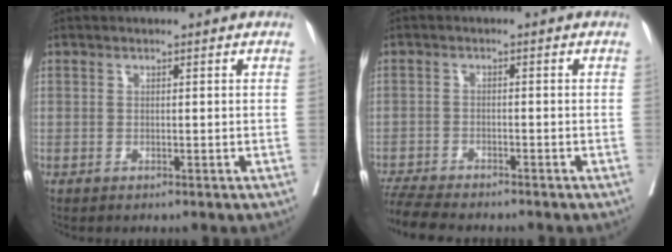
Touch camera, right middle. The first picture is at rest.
{"total": 7.9, "force": [-7.2, 0.8, 3.1], "torque": [-0.051, -0.015, -0.119]}